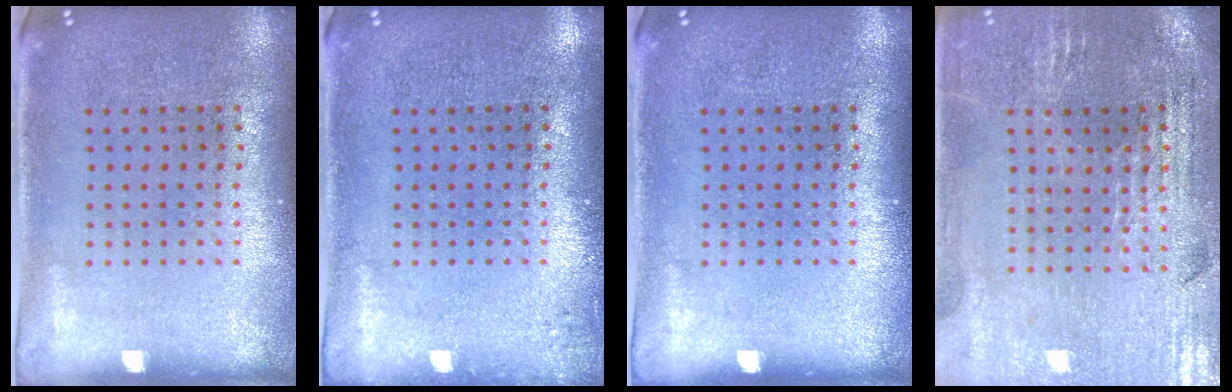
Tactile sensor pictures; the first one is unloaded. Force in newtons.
{"total": 0.8, "press": 0.8, "slide": 0.2}
{"total": 0.0}
{"total": 1.8, "press": 1.7, "slide": 0.4}